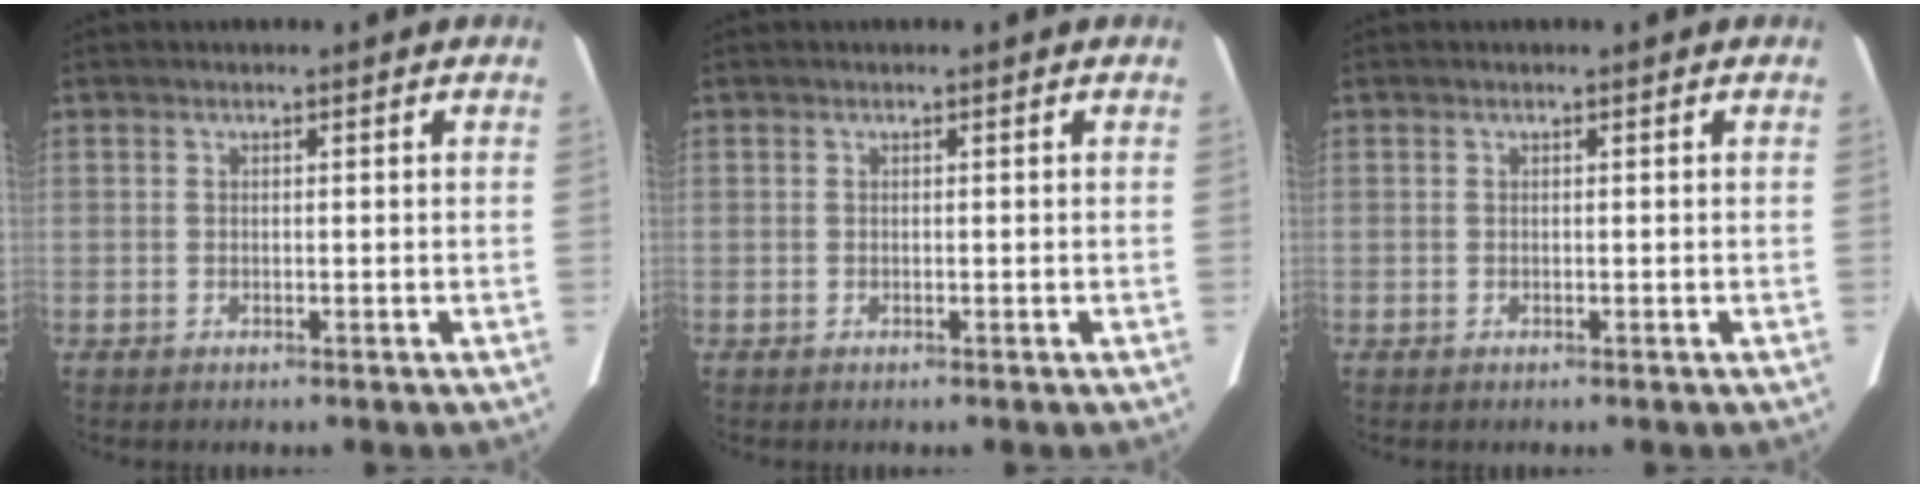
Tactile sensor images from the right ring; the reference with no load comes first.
{"total": 0.0}
{"total": 0.0}